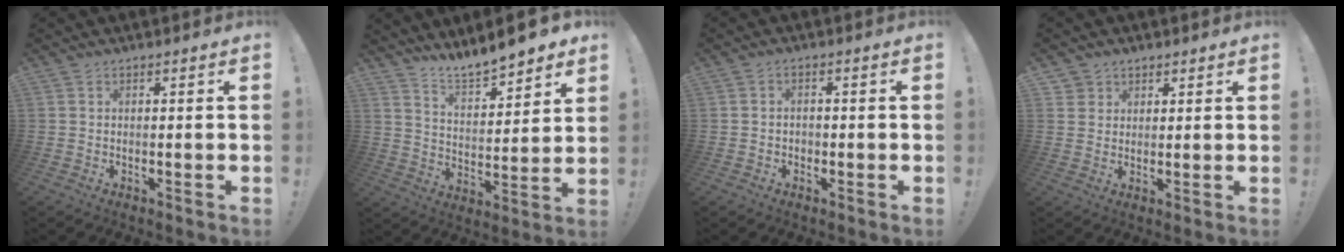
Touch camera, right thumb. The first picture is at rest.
{"total": 10.3, "force": [9.8, 1.3, 2.9], "torque": [-0.063, -0.084, 0.176]}
{"total": 1.9, "force": [-0.9, 1.4, 0.9], "torque": [-0.014, 0.007, -0.016]}
{"total": 3.2, "force": [1.9, 2.6, 0.1], "torque": [0.004, -0.010, 0.034]}